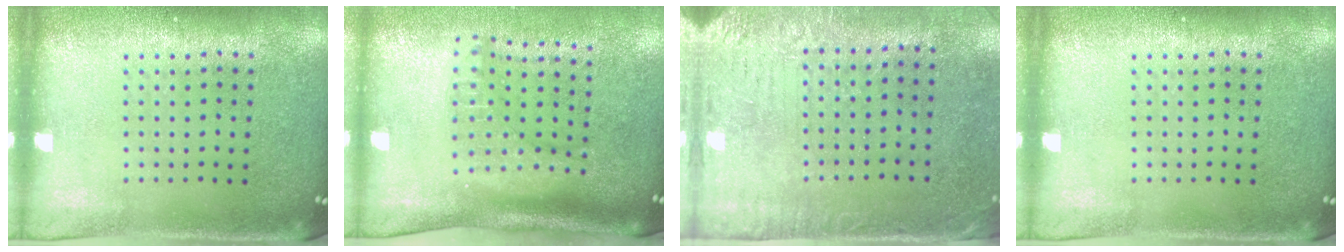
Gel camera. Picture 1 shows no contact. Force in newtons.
{"total": 2.2, "press": 1.7, "slide": 1.5}
{"total": 3.2, "press": 2.5, "slide": 2.1}
{"total": 0.0}